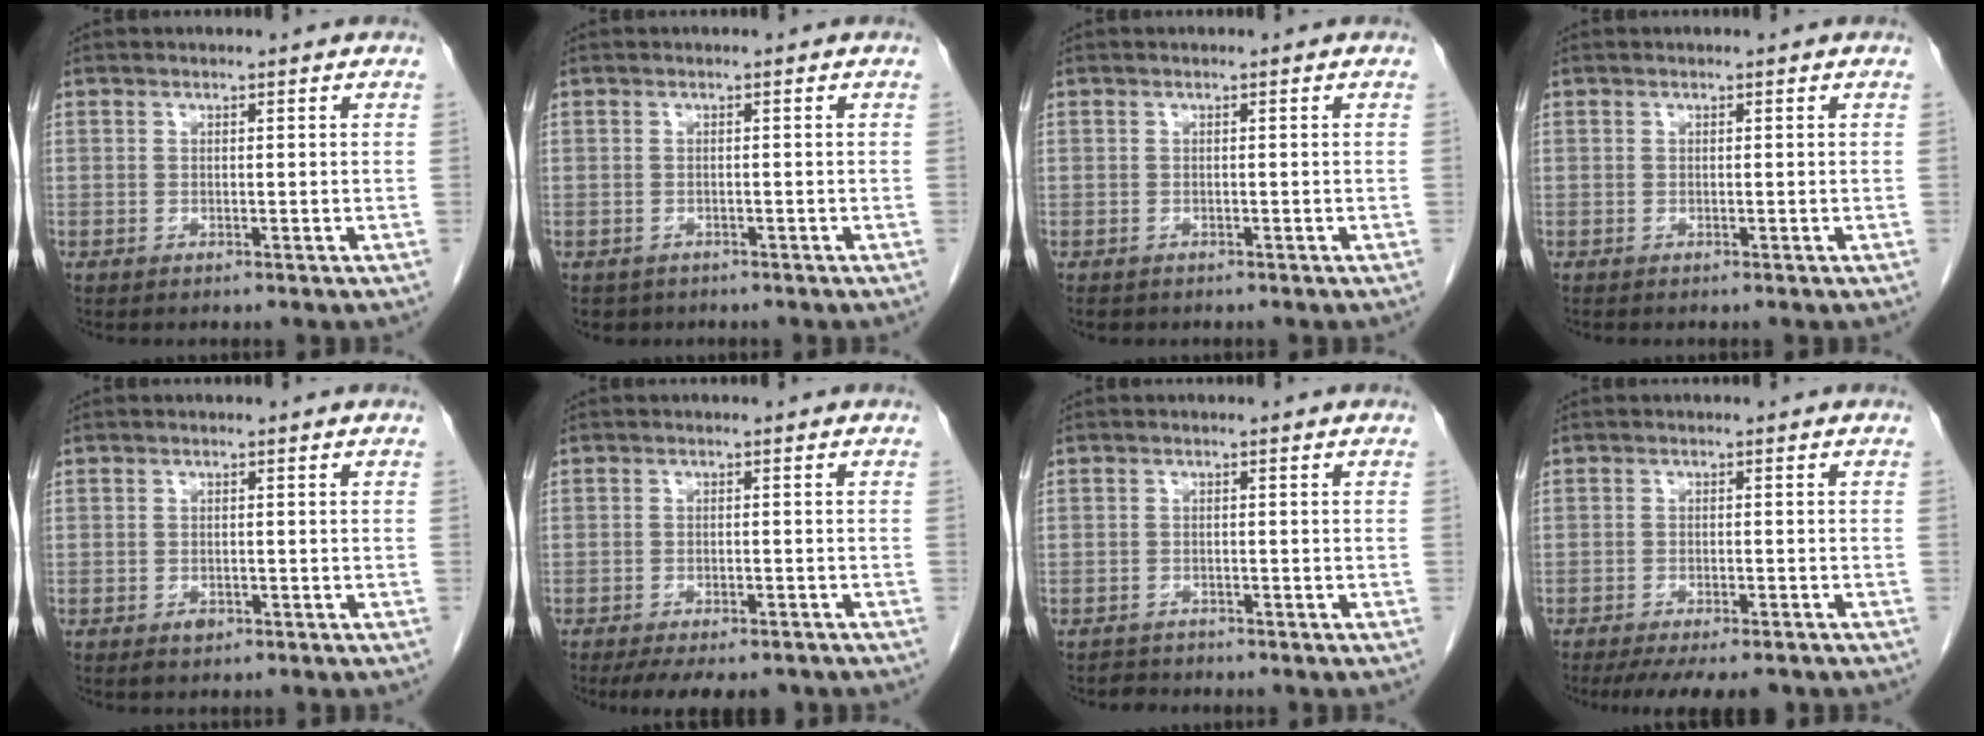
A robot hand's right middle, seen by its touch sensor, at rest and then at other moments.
{"total": 2.4, "force": [-1.7, 1.6, 0.2], "torque": [-0.007, 0.002, -0.024]}
{"total": 1.6, "force": [-1.3, 0.9, 0.5], "torque": [-0.011, -0.002, -0.013]}
{"total": 0.0}
{"total": 1.3, "force": [-0.7, 0.8, 0.6], "torque": [-0.010, 0.002, -0.006]}
{"total": 10.0, "force": [-8.1, 3.4, 4.8], "torque": [-0.075, -0.007, -0.107]}
{"total": 1.5, "force": [-1.4, 0.5, -0.5], "torque": [0.003, -0.002, -0.023]}
{"total": 10.2, "force": [-8.5, 2.3, 5.2], "torque": [-0.074, -0.013, -0.114]}